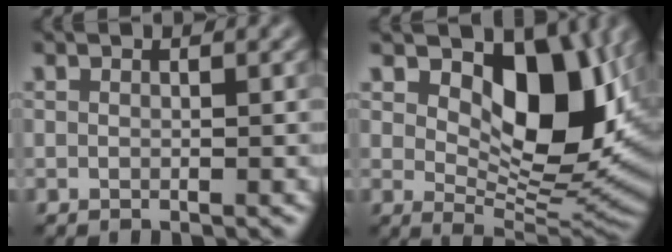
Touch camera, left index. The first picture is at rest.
{"total": 10.2, "force": [3.3, 5.5, 7.9], "torque": [-0.114, -0.017, 0.054]}